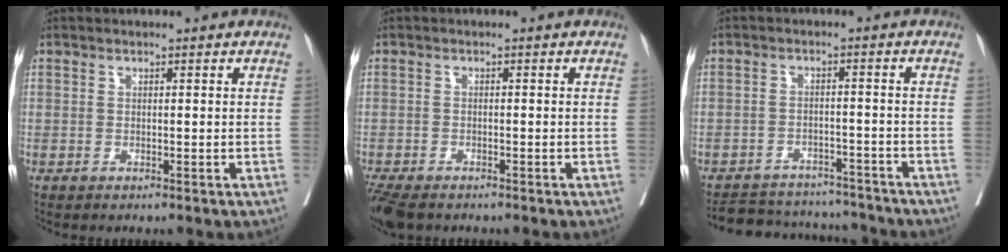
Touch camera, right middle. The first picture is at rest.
{"total": 7.1, "force": [-5.5, 2.7, 3.6], "torque": [-0.076, -0.015, -0.091]}
{"total": 13.2, "force": [-12.5, 3.6, 2.5], "torque": [-0.044, 0.015, -0.168]}